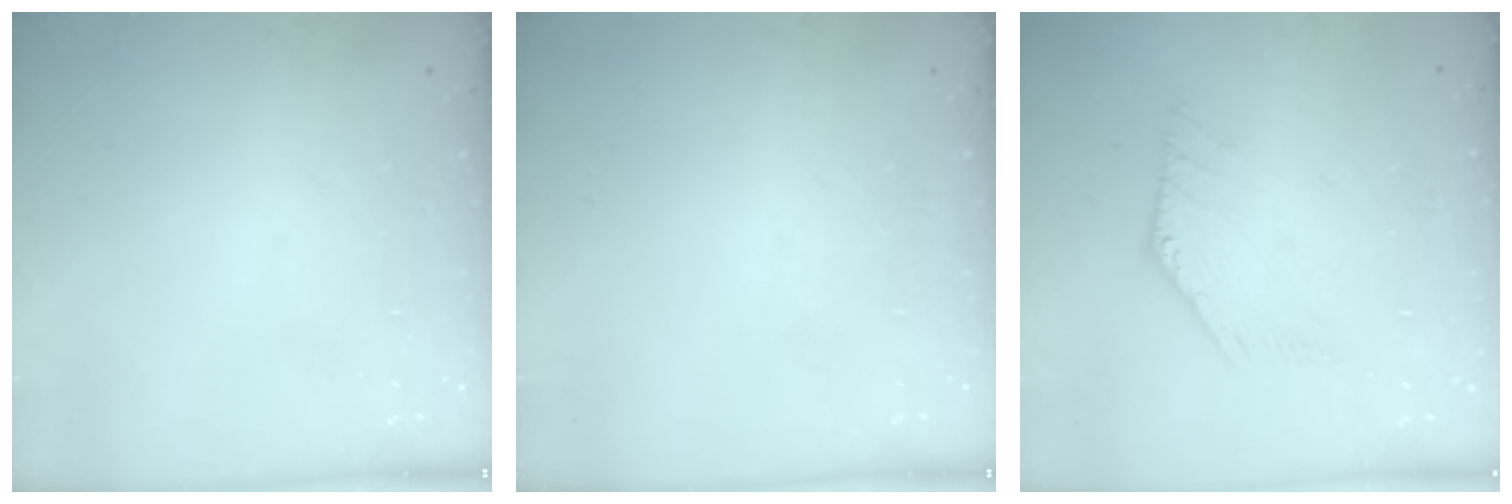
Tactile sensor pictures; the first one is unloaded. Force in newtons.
{"total": 0.0}
{"total": 3.1, "press": 3.1, "slide": 0.4}